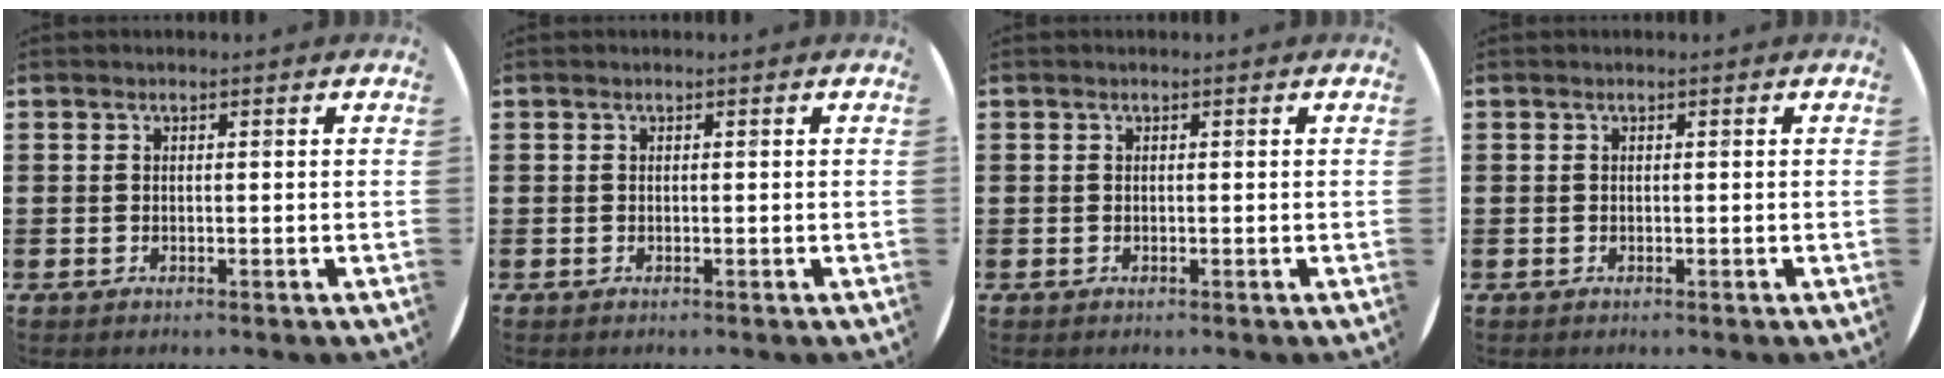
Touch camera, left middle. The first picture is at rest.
{"total": 0.0}
{"total": 0.0}
{"total": 0.0}